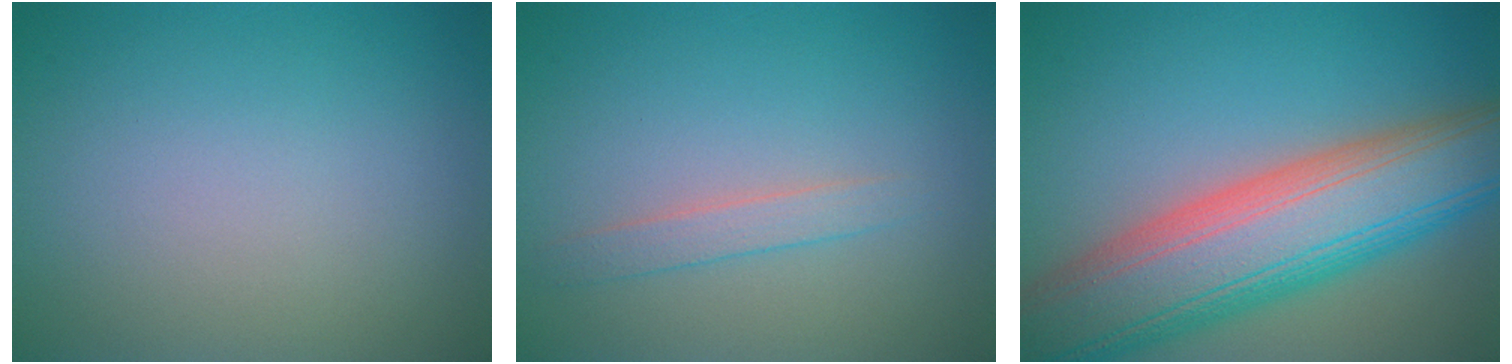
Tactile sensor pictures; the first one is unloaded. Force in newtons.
{"total": 1.5, "press": 1.5, "slide": 0.0}
{"total": 12.7, "press": 12.7, "slide": 0.9}